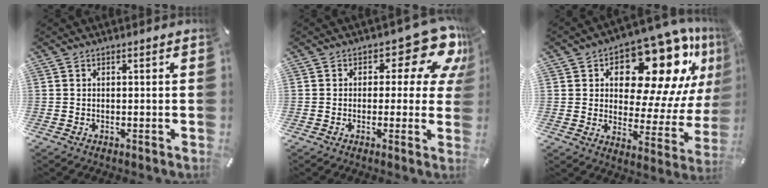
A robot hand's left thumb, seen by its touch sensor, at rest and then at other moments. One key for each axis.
{"total": 13.1, "fx": 6.2, "fy": 6.4, "fz": 9.6, "tx": -0.117, "ty": -0.045, "tz": 0.104}
{"total": 19.4, "fx": 11.1, "fy": 10.1, "fz": 12.4, "tx": -0.167, "ty": -0.089, "tz": 0.183}